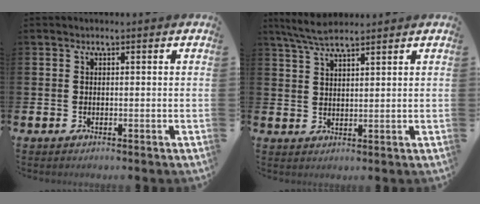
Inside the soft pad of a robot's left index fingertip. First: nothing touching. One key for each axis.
{"total": 4.8, "fx": 4.3, "fy": 0.8, "fz": 2.0, "tx": -0.045, "ty": -0.013, "tz": 0.078}